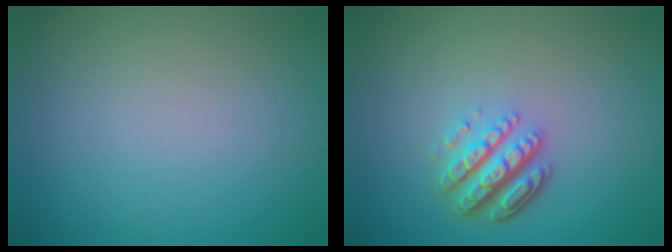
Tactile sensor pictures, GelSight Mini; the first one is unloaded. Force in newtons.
{"total": 4.5, "press": 3.3, "slide": 3.1}